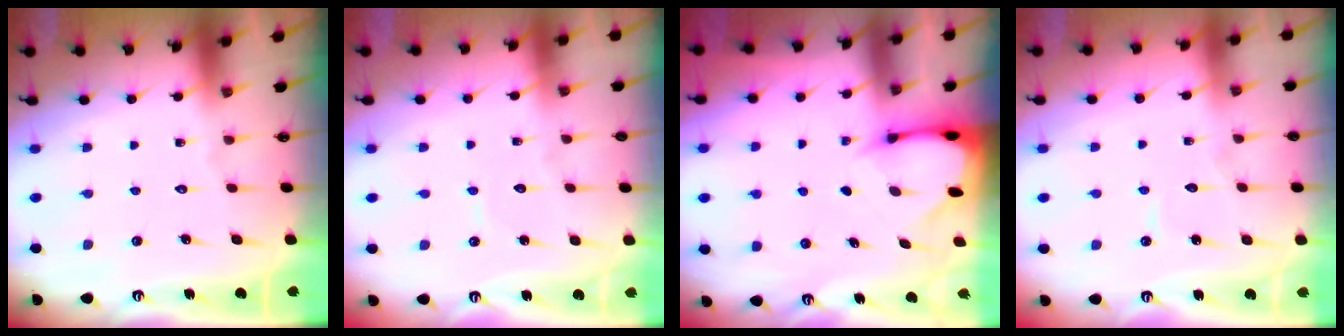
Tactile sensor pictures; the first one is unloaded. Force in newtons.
{"total": 3.8, "press": 3.7, "slide": 0.3}
{"total": 3.0, "press": 3.0, "slide": 0.3}
{"total": 3.5, "press": 3.5, "slide": 0.3}